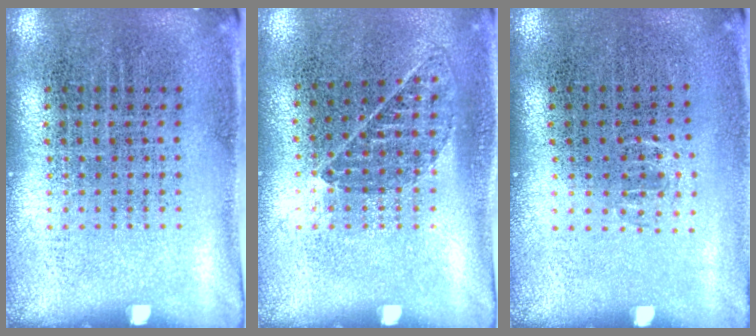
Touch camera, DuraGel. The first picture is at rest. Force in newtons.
{"total": 0.9, "press": 0.7, "slide": 0.6}
{"total": 0.5, "press": 0.5, "slide": 0.3}